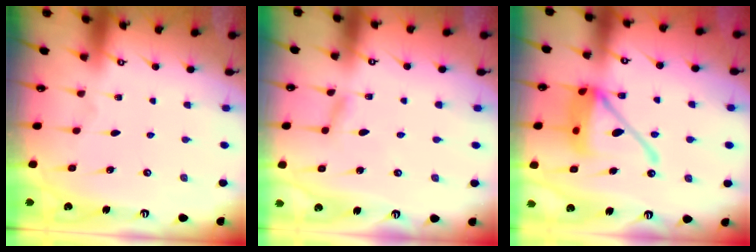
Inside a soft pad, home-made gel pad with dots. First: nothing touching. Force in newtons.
{"total": 2.8, "press": 2.8, "slide": 0.3}
{"total": 16.2, "press": 16.1, "slide": 2.2}